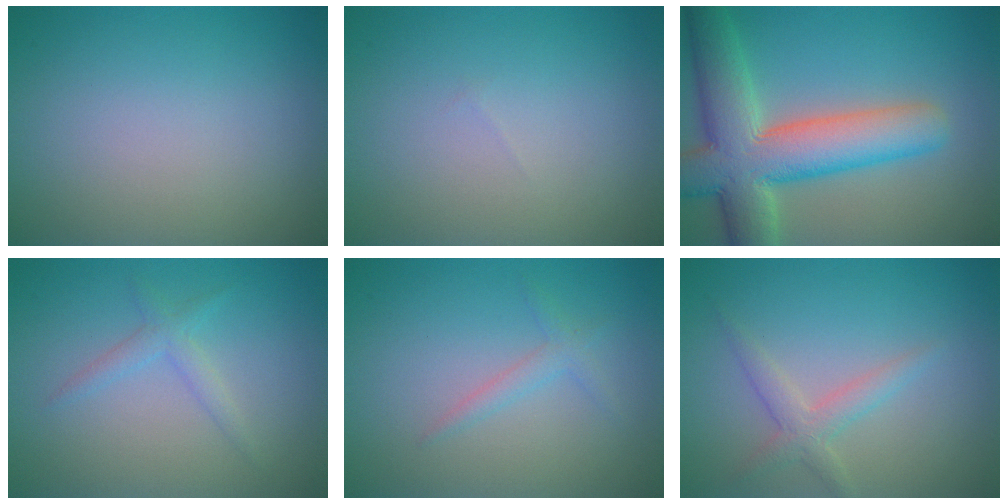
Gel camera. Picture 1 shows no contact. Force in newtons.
{"total": 0.0}
{"total": 10.3, "press": 10.3, "slide": 0.7}
{"total": 1.6, "press": 1.6, "slide": 0.1}
{"total": 1.3, "press": 1.3, "slide": 0.1}
{"total": 2.2, "press": 2.2, "slide": 0.0}